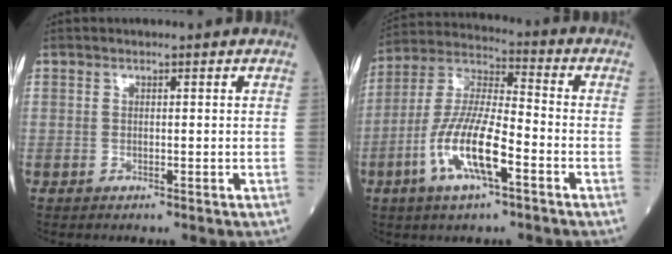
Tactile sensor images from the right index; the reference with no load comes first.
{"total": 12.9, "force": [-4.9, 2.8, 11.7], "torque": [-0.243, -0.002, -0.091]}